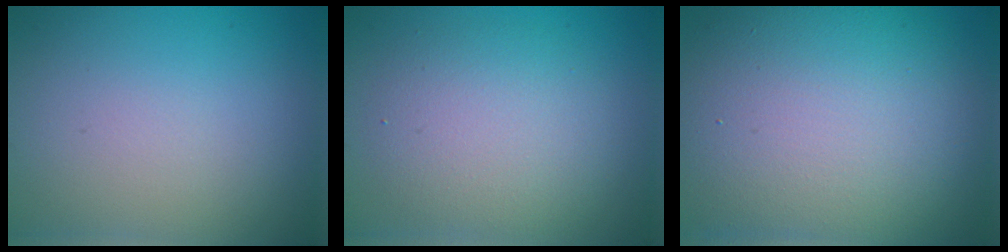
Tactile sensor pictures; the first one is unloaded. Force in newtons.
{"total": 4.5, "press": 4.4, "slide": 0.4}
{"total": 13.1, "press": 13.1, "slide": 0.6}